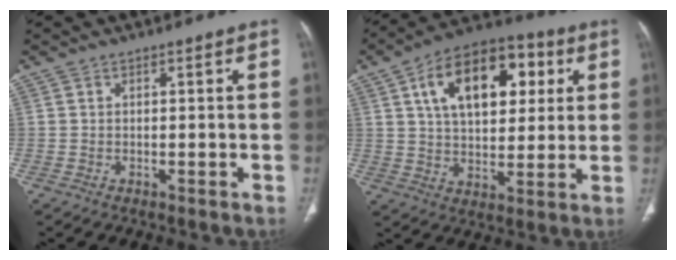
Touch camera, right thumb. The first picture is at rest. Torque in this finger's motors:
{"motor_torque": [-0.93, 1.75, 0.90, 0.54, 0.40]}